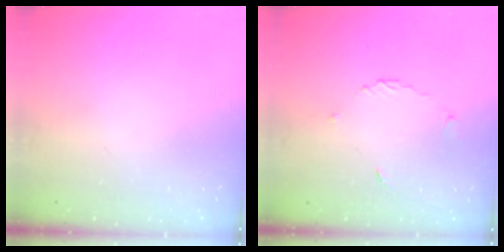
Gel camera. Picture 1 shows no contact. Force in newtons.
{"total": 3.8, "press": 3.8, "slide": 0.4}